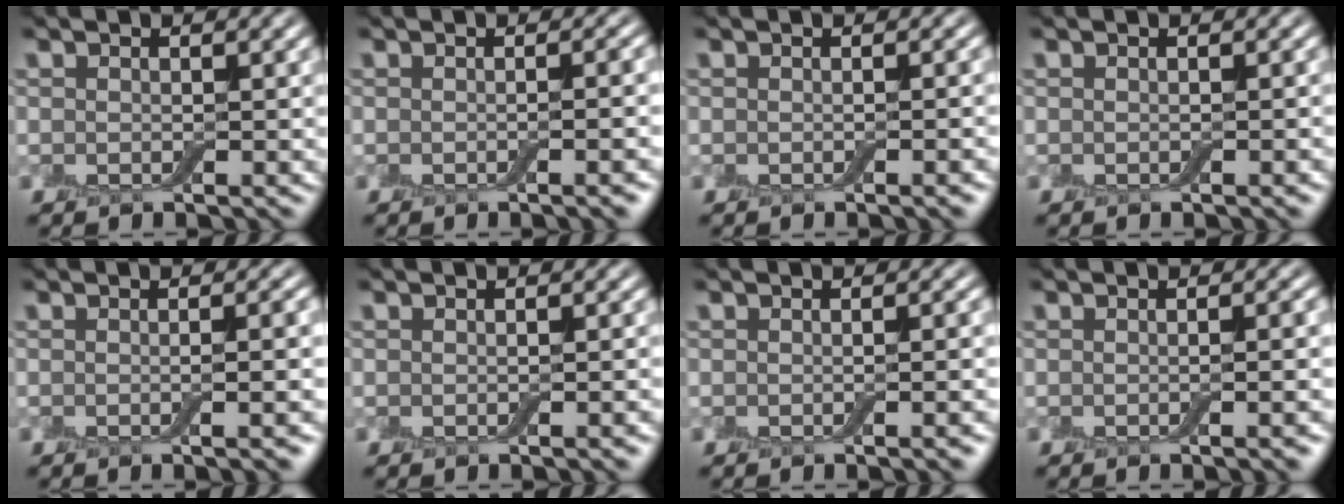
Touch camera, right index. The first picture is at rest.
{"total": 3.6, "force": [-0.5, 1.5, 3.2], "torque": [-0.007, 0.008, -0.007]}
{"total": 1.5, "force": [-0.4, 0.4, 1.3], "torque": [-0.009, 0.002, -0.005]}
{"total": 0.7, "force": [-0.2, 0.1, 0.6], "torque": [-0.005, 0.003, -0.003]}
{"total": 4.3, "force": [-0.4, 1.8, 3.9], "torque": [-0.014, 0.009, -0.007]}
{"total": 1.0, "force": [-0.3, 0.2, 0.9], "torque": [-0.007, 0.002, -0.005]}
{"total": 2.5, "force": [-0.4, 0.9, 2.3], "torque": [-0.006, 0.005, -0.002]}
{"total": 3.2, "force": [-0.4, 1.3, 2.9], "torque": [-0.008, 0.007, -0.004]}